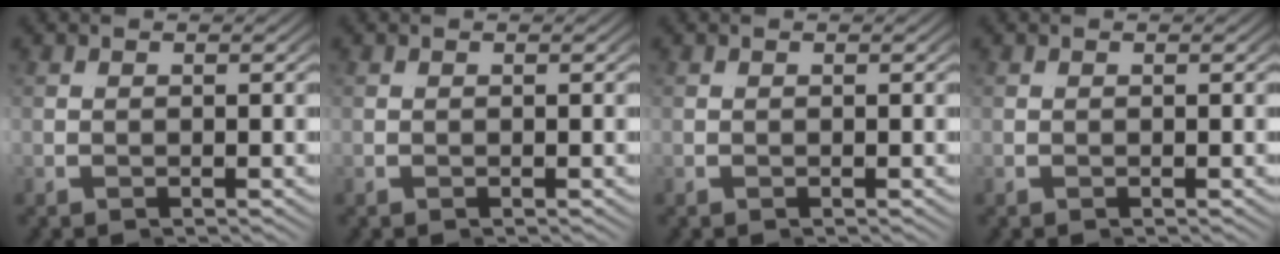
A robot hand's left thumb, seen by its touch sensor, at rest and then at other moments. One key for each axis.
{"total": 0.0}
{"total": 0.0}
{"total": 0.0}